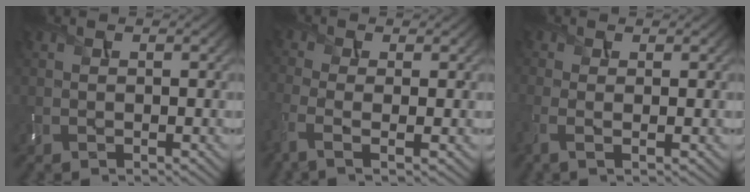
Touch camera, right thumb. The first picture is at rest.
{"total": 4.8, "force": [-2.1, 1.8, 4.0], "torque": [-0.104, -0.013, -0.046]}
{"total": 2.3, "force": [-0.5, 0.6, 2.2], "torque": [-0.055, -0.006, -0.014]}